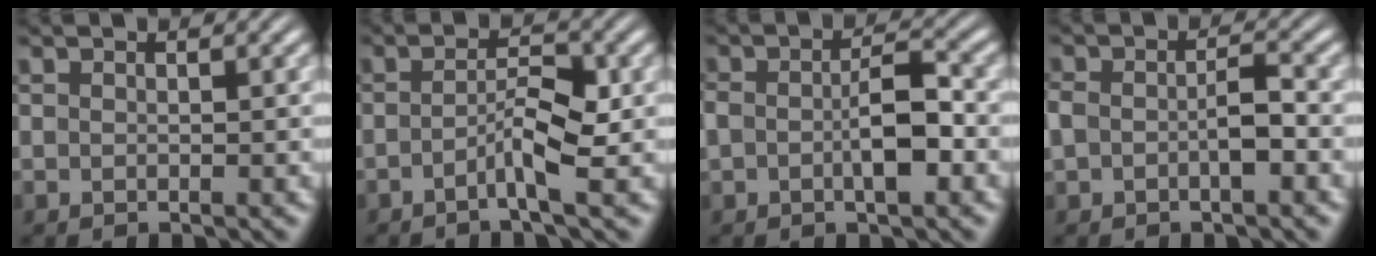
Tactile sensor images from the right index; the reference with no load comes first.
{"total": 3.3, "force": [-1.6, 0.4, 2.9], "torque": [-0.045, -0.008, -0.029]}
{"total": 3.8, "force": [-0.5, 1.9, 3.2], "torque": [-0.060, -0.001, -0.009]}
{"total": 2.4, "force": [-0.6, 1.5, 1.8], "torque": [-0.047, -0.006, -0.004]}